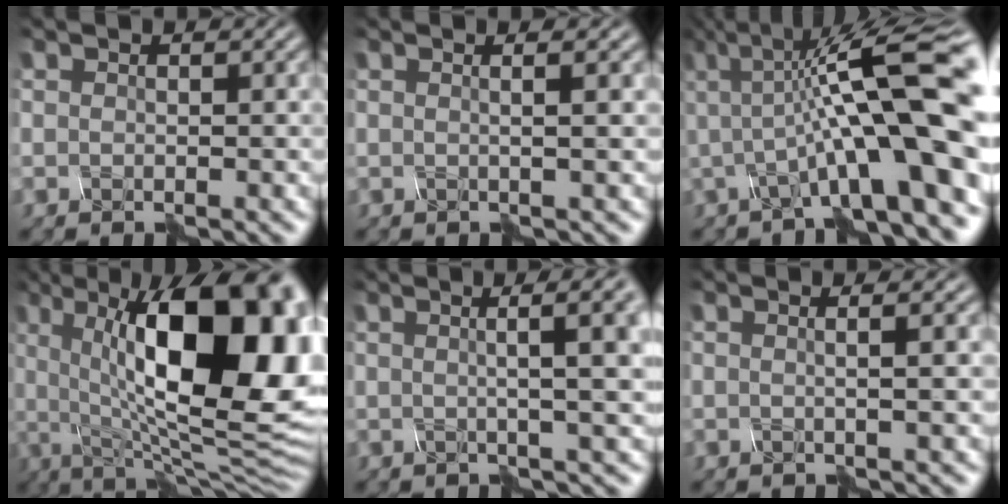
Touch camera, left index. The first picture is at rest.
{"total": 3.2, "force": [1.0, 1.3, 2.8], "torque": [-0.028, 0.035, -0.009]}
{"total": 11.6, "force": [-1.0, 2.1, 11.3], "torque": [-0.185, 0.031, -0.006]}
{"total": 17.6, "force": [2.6, 7.5, 15.7], "torque": [-0.216, 0.020, 0.057]}
{"total": 7.7, "force": [1.6, 1.8, 7.3], "torque": [-0.064, 0.039, 0.023]}
{"total": 3.5, "force": [0.9, 1.4, 3.1], "torque": [-0.033, 0.036, -0.008]}